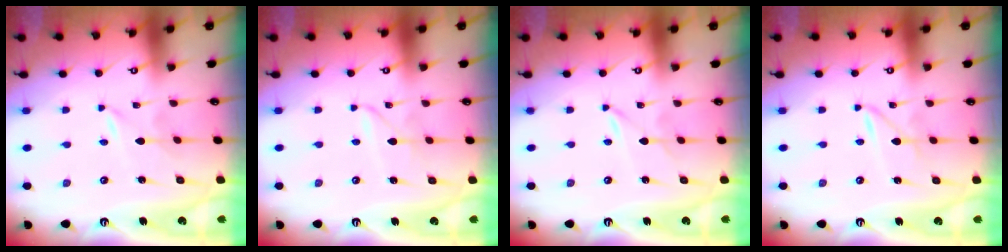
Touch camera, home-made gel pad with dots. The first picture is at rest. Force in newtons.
{"total": 1.5, "press": 1.5, "slide": 0.2}
{"total": 0.0}
{"total": 2.3, "press": 2.3, "slide": 0.2}